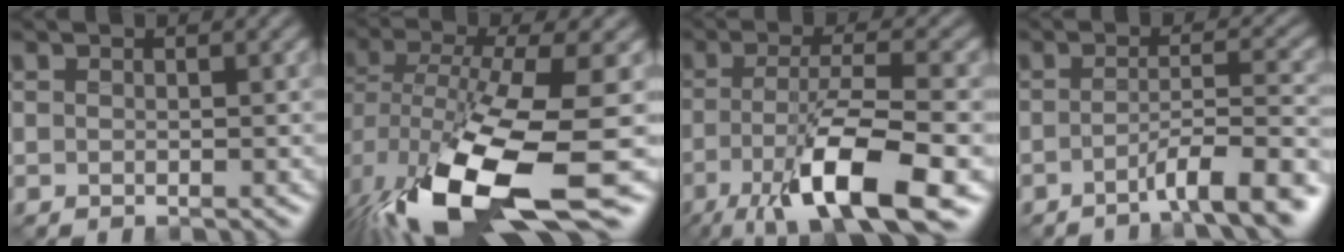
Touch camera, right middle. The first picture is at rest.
{"total": 15.6, "force": [-6.6, 5.7, 12.9], "torque": [-0.276, -0.043, -0.101]}
{"total": 10.2, "force": [-4.8, 2.3, 8.7], "torque": [-0.150, -0.004, -0.089]}
{"total": 5.3, "force": [-3.3, 0.7, 4.2], "torque": [-0.060, 0.005, -0.059]}